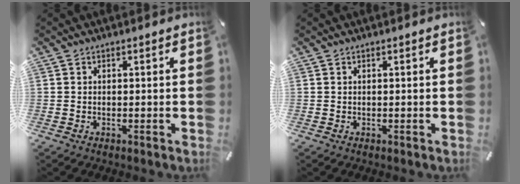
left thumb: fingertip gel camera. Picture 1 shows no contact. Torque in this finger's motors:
{"motor_torque": [-0.02, -0.04, -0.03, 0.01, 0.00]}